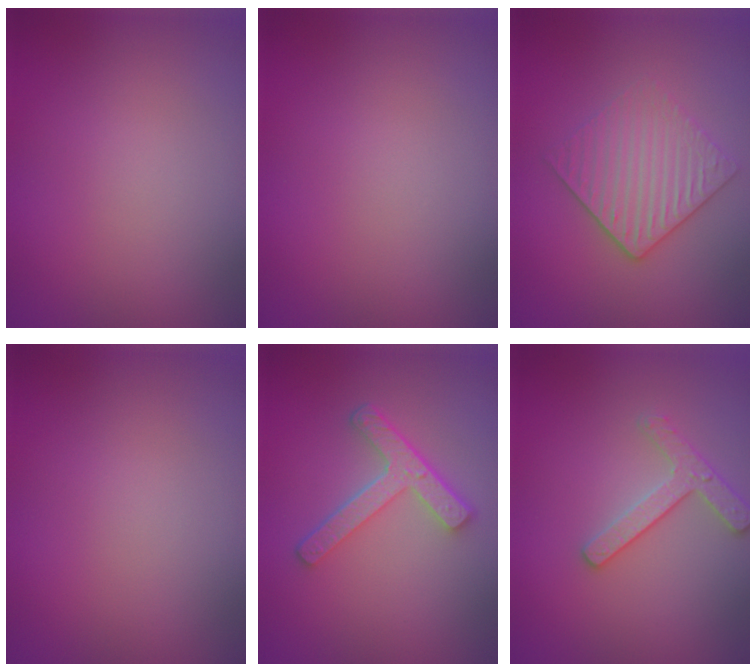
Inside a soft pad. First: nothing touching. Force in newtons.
{"total": 0.0}
{"total": 3.6, "press": 3.1, "slide": 1.8}
{"total": 0.0}
{"total": 4.2, "press": 3.1, "slide": 2.8}
{"total": 2.5, "press": 2.4, "slide": 0.3}